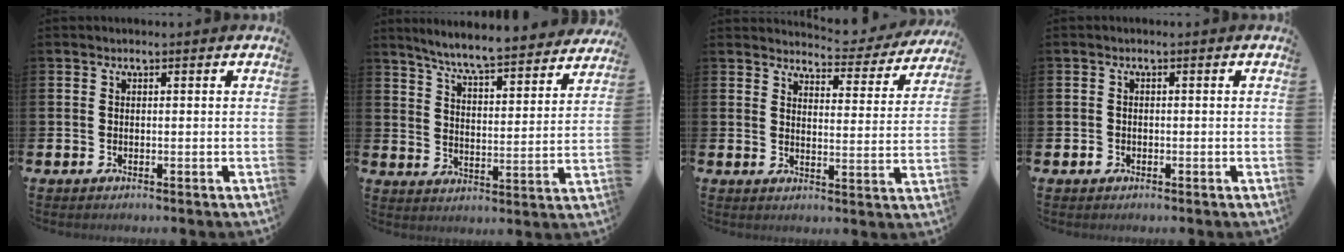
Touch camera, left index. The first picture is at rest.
{"total": 7.1, "force": [6.8, 0.0, 2.2], "torque": [-0.069, -0.052, 0.115]}
{"total": 4.4, "force": [4.3, 0.8, 0.7], "torque": [-0.015, -0.035, 0.070]}
{"total": 0.9, "force": [-0.5, 0.8, 0.1], "torque": [-0.003, 0.004, -0.012]}